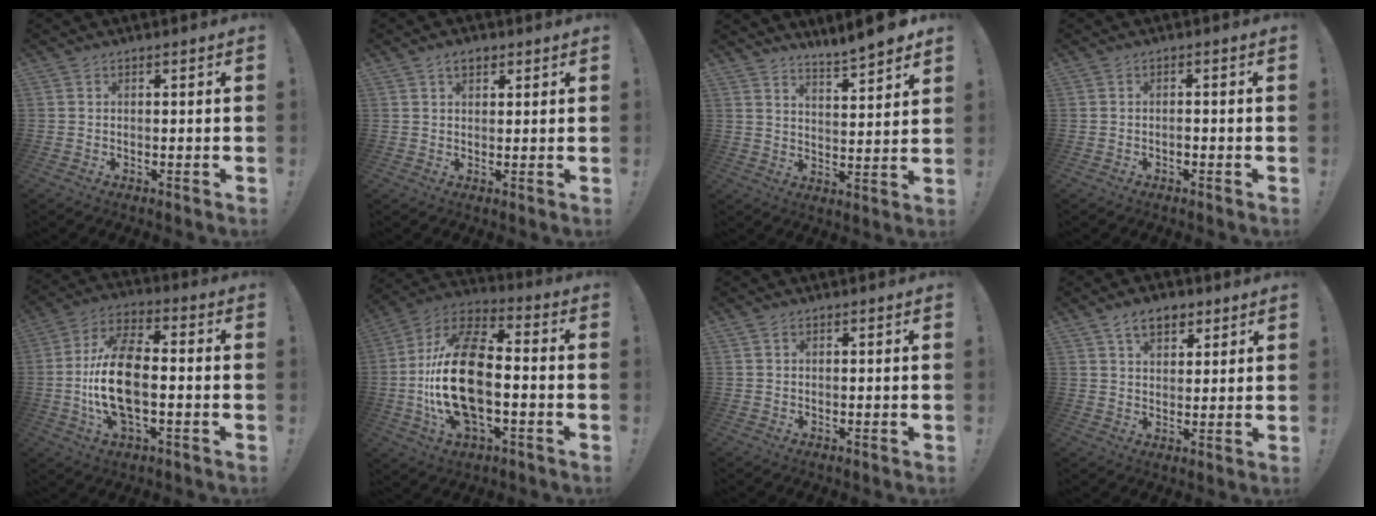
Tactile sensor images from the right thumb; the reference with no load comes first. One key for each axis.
{"total": 3.1, "fx": 1.7, "fy": 1.8, "fz": 1.8, "tx": -0.031, "ty": 0.000, "tz": 0.030}
{"total": 7.9, "fx": 7.0, "fy": 0.5, "fz": 3.8, "tx": -0.052, "ty": -0.059, "tz": 0.119}
{"total": 1.0, "fx": -0.7, "fy": 0.4, "fz": 0.5, "tx": -0.015, "ty": 0.004, "tz": -0.012}
{"total": 16.2, "fx": -2.0, "fy": 7.9, "fz": 14.0, "tx": -0.287, "ty": 0.005, "tz": -0.035}
{"total": 22.7, "fx": -2.5, "fy": 11.4, "fz": 19.5, "tx": -0.391, "ty": 0.016, "tz": -0.040}
{"total": 0.9, "fx": 0.5, "fy": 0.6, "fz": 0.4, "tx": -0.006, "ty": 0.000, "tz": 0.009}
{"total": 7.7, "fx": 4.5, "fy": 4.8, "fz": 4.1, "tx": -0.061, "ty": -0.008, "tz": 0.082}